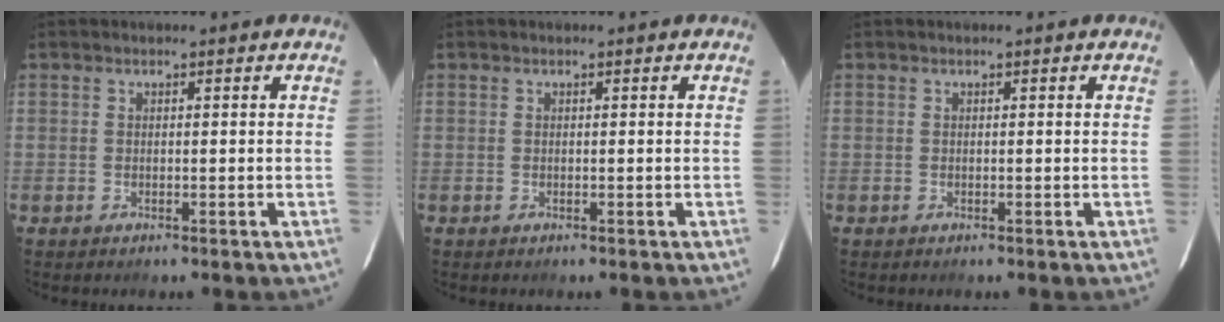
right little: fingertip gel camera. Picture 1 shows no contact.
{"total": 0.0}
{"total": 0.0}